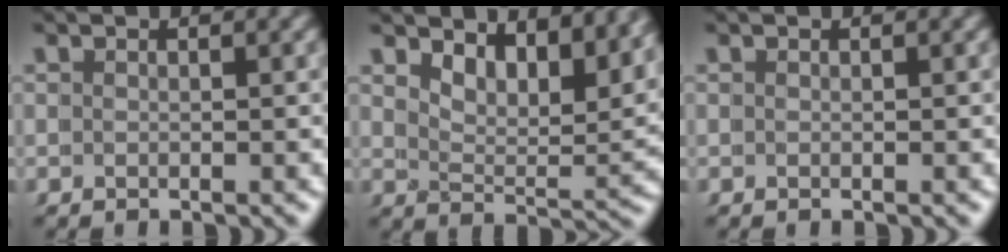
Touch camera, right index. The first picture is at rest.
{"total": 4.6, "force": [4.4, 0.2, 1.5], "torque": [-0.011, -0.004, 0.065]}
{"total": 0.0}